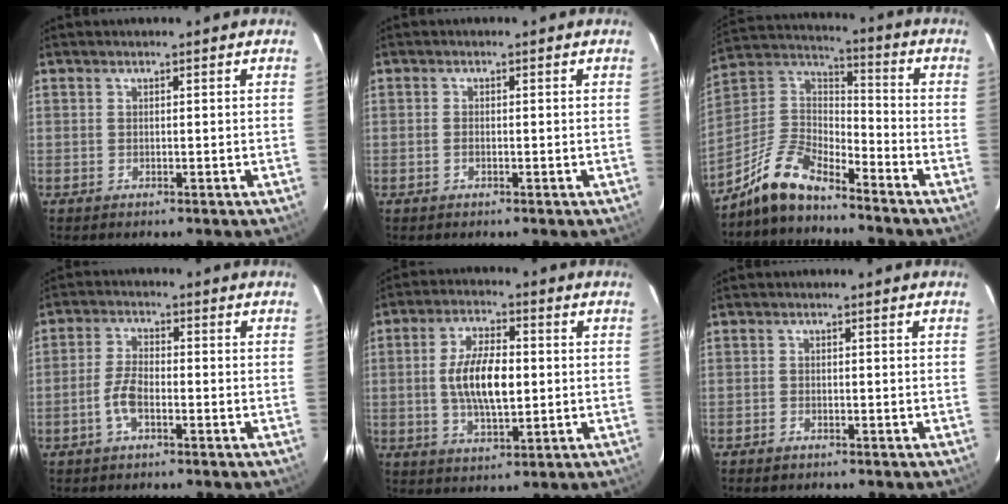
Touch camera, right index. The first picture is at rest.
{"total": 0.7, "force": [-0.3, 0.3, 0.6], "torque": [-0.014, 0.000, -0.005]}
{"total": 12.3, "force": [-9.9, 3.7, 6.3], "torque": [-0.152, 0.019, -0.199]}
{"total": 4.6, "force": [-1.9, 1.8, 3.8], "torque": [-0.087, 0.005, -0.037]}
{"total": 10.6, "force": [-0.1, 4.5, 9.6], "torque": [-0.184, 0.004, 0.000]}
{"total": 1.2, "force": [-0.9, 0.6, 0.3], "torque": [-0.009, 0.002, -0.017]}